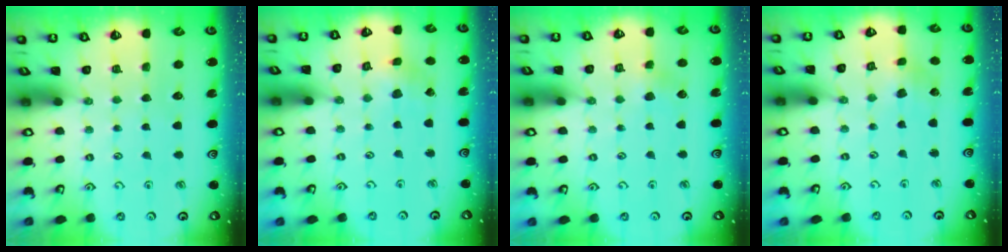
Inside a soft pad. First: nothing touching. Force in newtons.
{"total": 2.2, "press": 2.2, "slide": 0.2}
{"total": 2.2, "press": 2.2, "slide": 0.3}
{"total": 2.3, "press": 2.3, "slide": 0.5}